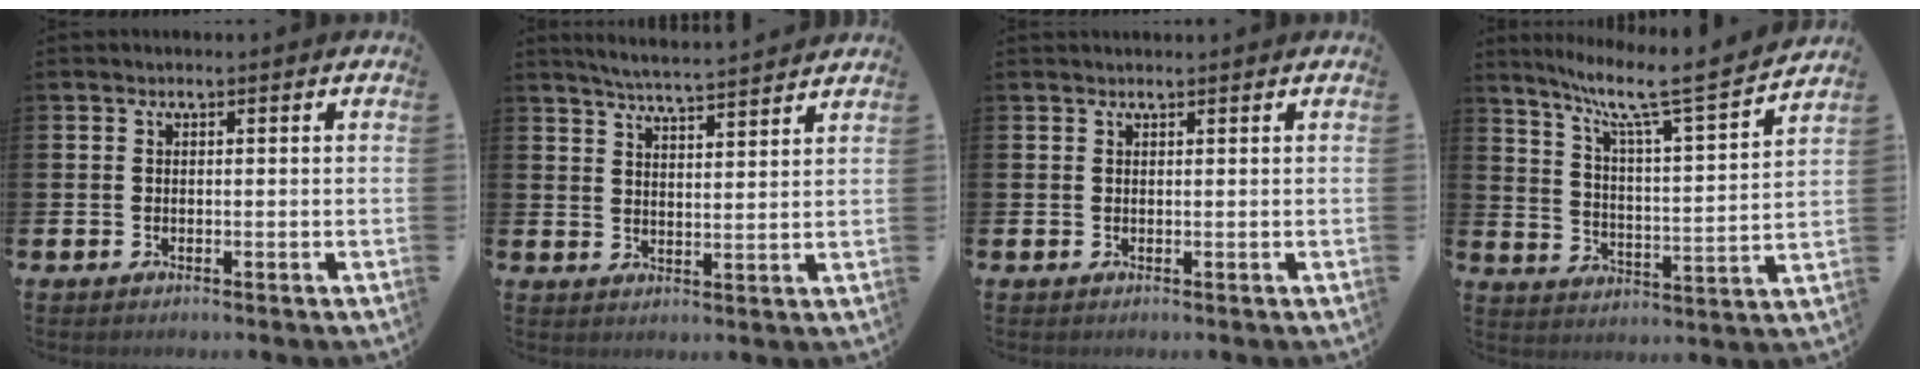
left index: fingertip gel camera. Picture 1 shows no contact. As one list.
[{"total": 5.2, "force": [5.2, -0.4, 0.9], "torque": [-0.029, -0.033, 0.090]}, {"total": 0.6, "force": [0.6, 0.0, 0.0], "torque": [0.008, -0.004, 0.010]}, {"total": 8.6, "force": [6.9, 0.2, 5.1], "torque": [-0.123, -0.052, 0.107]}]